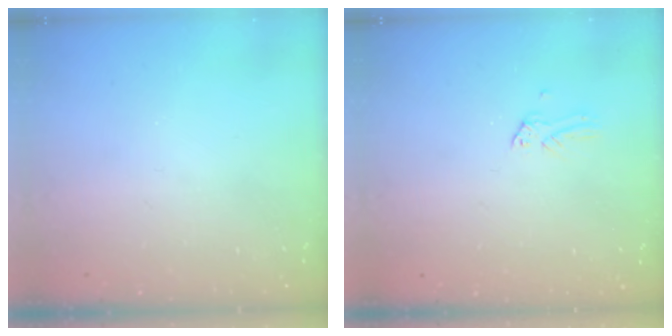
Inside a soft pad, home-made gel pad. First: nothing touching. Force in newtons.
{"total": 0.0}